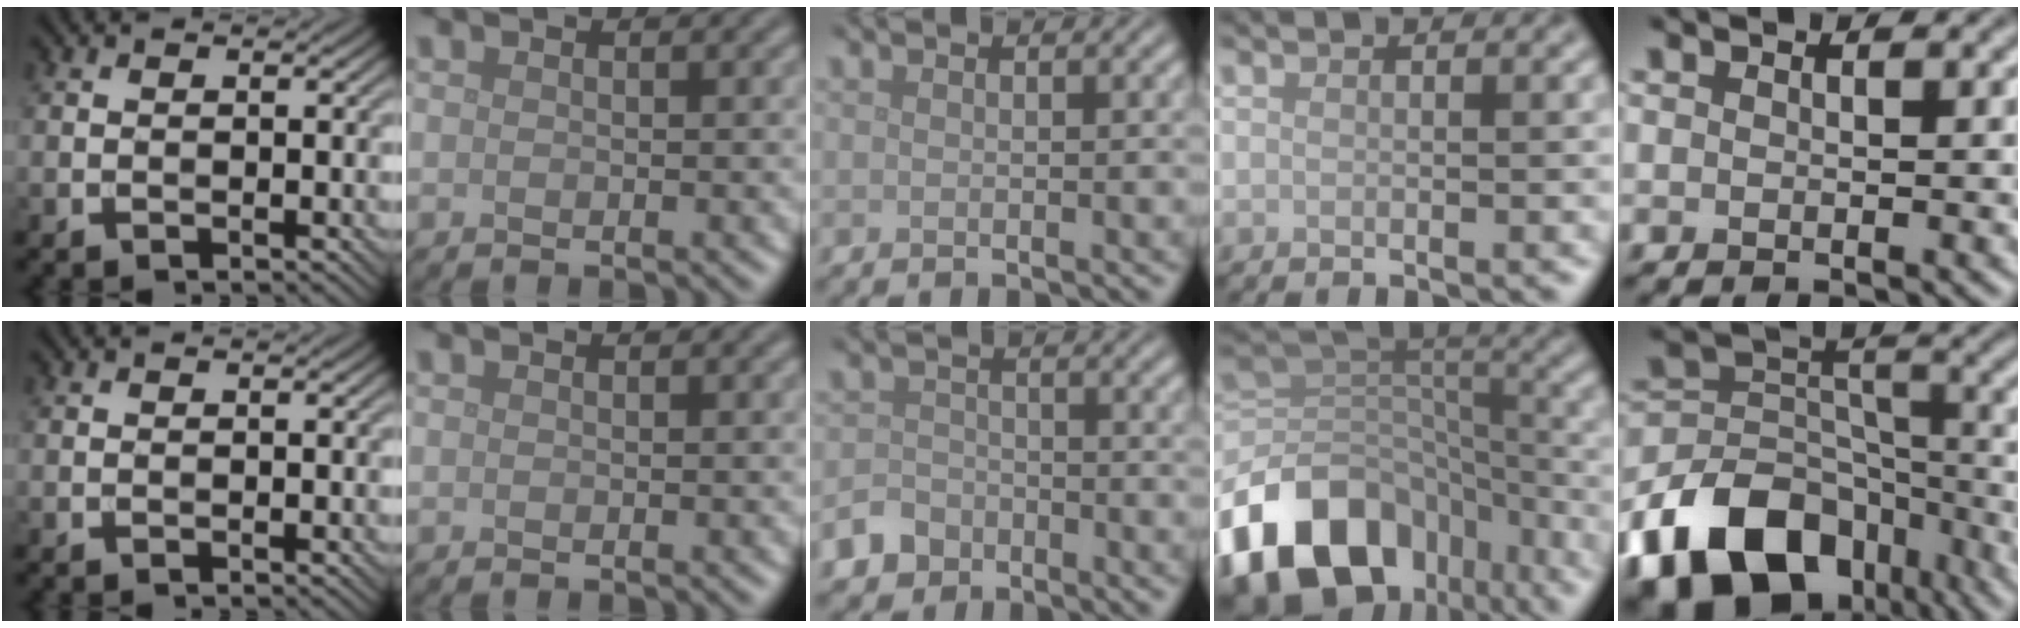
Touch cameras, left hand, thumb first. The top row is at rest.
{"middle": {"total": 3.4, "force": [-2.4, 2.3, 0.5], "torque": [0.003, -0.001, -0.046]}, "ring": {"total": 15.4, "force": [-8.8, 9.9, 7.9], "torque": [-0.180, -0.002, -0.141]}, "little": {"total": 15.4, "force": [-9.3, 9.9, 7.1], "torque": [-0.167, -0.007, -0.158]}}